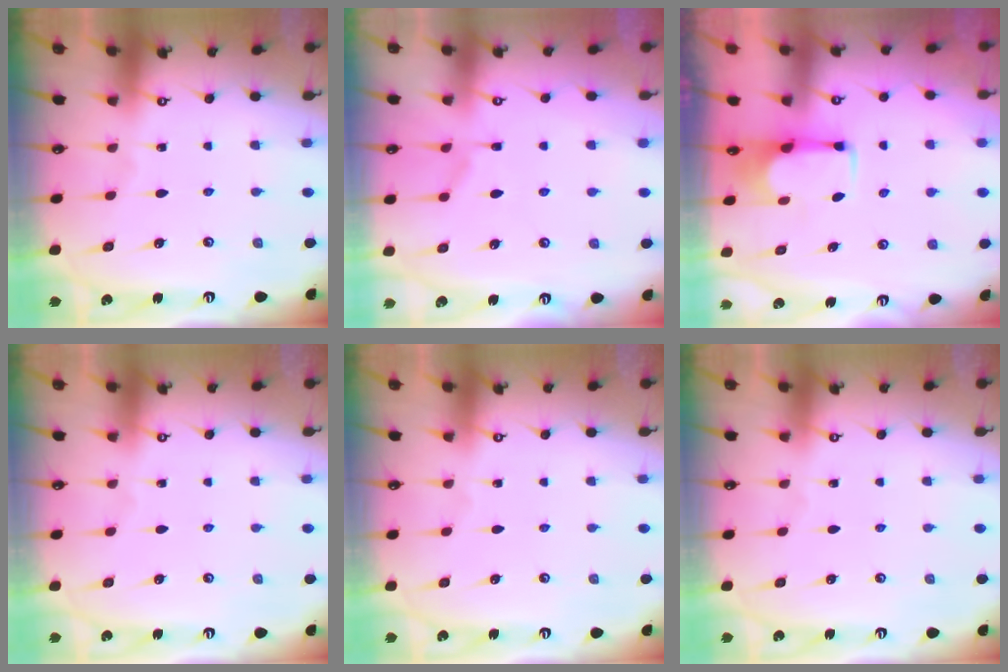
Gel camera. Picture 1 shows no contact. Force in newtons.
{"total": 1.4, "press": 0.1, "slide": 1.4}
{"total": 1.9, "press": 1.7, "slide": 0.7}
{"total": 0.0}
{"total": 0.0}
{"total": 0.0}